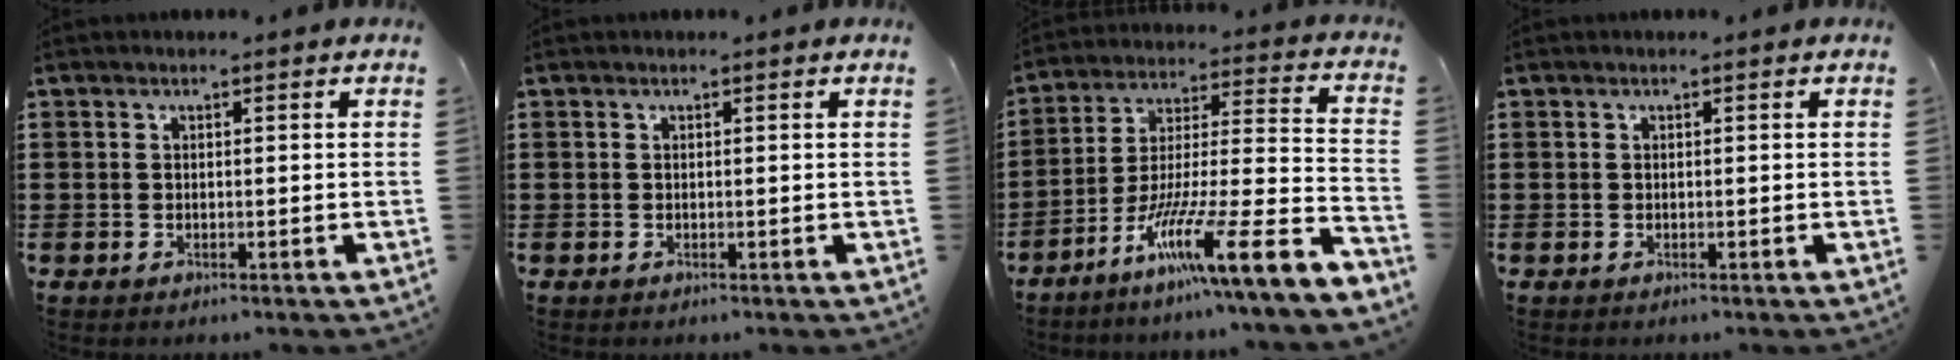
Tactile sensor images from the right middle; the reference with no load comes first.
{"total": 0.0}
{"total": 13.0, "force": [-8.4, 0.1, 9.9], "torque": [-0.169, -0.011, -0.159]}
{"total": 0.0}